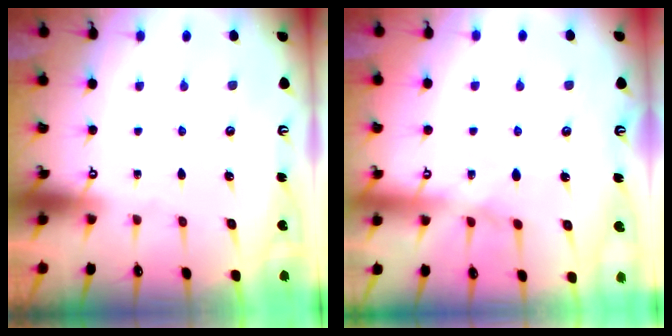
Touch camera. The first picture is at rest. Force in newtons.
{"total": 7.5, "press": 7.5, "slide": 0.8}